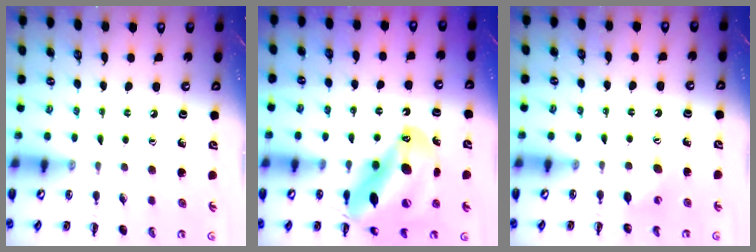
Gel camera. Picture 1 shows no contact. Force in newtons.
{"total": 19.4, "press": 18.6, "slide": 5.4}
{"total": 4.2, "press": 4.1, "slide": 1.1}